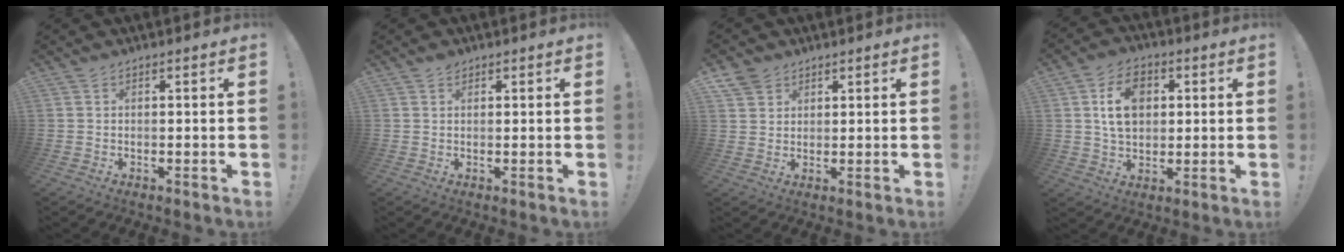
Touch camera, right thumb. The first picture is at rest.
{"total": 1.4, "force": [1.1, 0.8, 0.4], "torque": [0.008, -0.007, 0.017]}
{"total": 5.0, "force": [3.4, 3.5, 1.1], "torque": [-0.026, -0.013, 0.066]}
{"total": 11.0, "force": [2.8, 8.1, 6.9], "torque": [-0.103, 0.003, 0.050]}